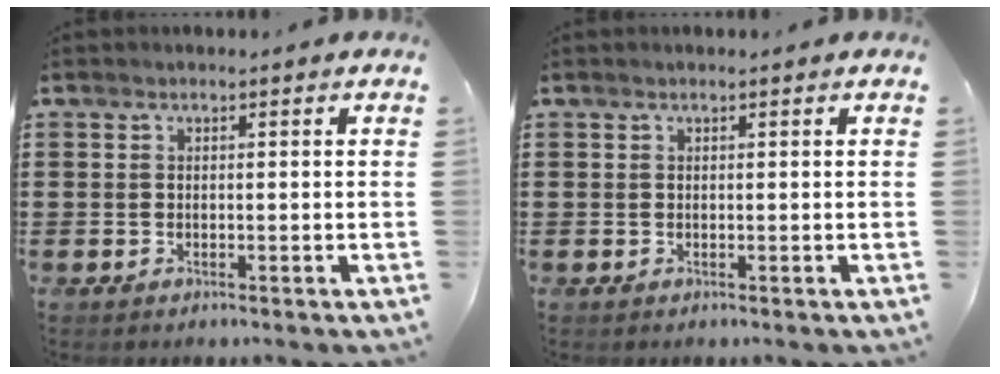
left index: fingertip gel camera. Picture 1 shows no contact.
{"total": 0.0}